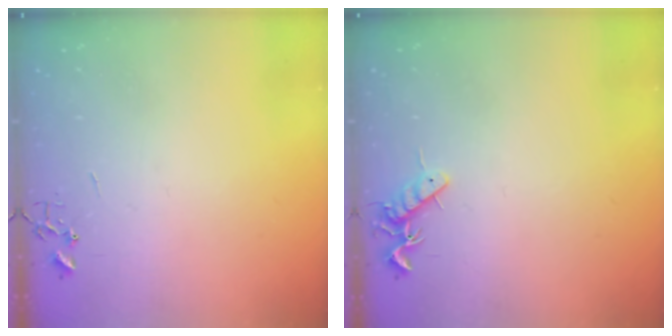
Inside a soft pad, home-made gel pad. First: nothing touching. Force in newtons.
{"total": 7.6, "press": 7.5, "slide": 0.8}